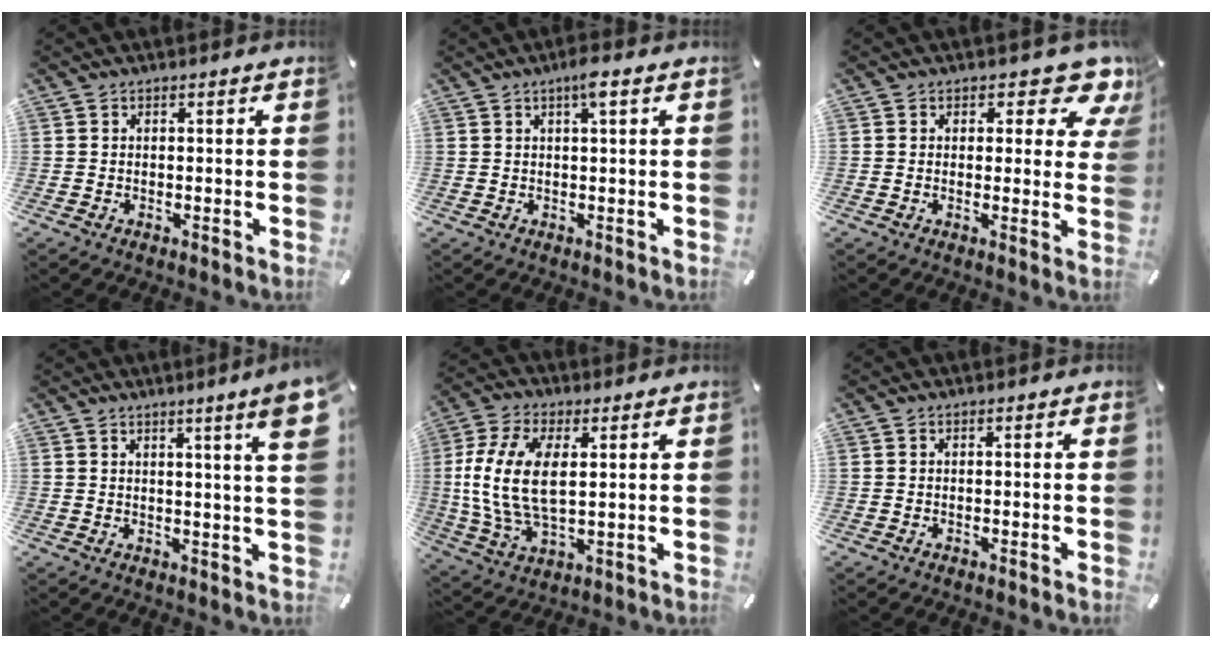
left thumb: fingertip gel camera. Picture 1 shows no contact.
{"total": 3.4, "force": [1.7, 0.4, 3.0], "torque": [-0.054, -0.001, 0.025]}
{"total": 8.5, "force": [5.7, 3.8, 5.1], "torque": [-0.050, -0.040, 0.091]}
{"total": 8.5, "force": [4.3, -0.2, 7.4], "torque": [-0.112, -0.023, 0.065]}
{"total": 13.4, "force": [2.4, 7.1, 11.1], "torque": [-0.259, -0.007, 0.041]}
{"total": 0.0}